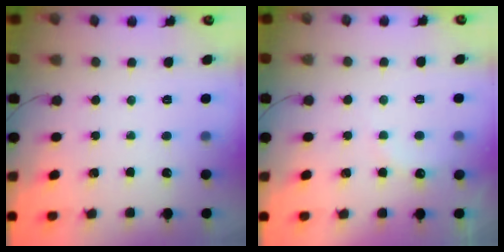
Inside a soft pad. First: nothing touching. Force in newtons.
{"total": 5.5, "press": 5.4, "slide": 1.0}